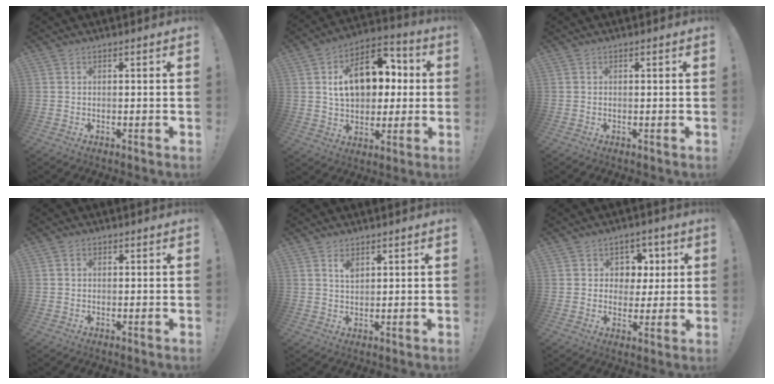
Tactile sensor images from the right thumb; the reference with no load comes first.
{"total": 17.7, "force": [4.1, 12.5, 11.9], "torque": [-0.175, -0.003, 0.077]}
{"total": 0.0}
{"total": 1.2, "force": [0.1, 1.1, 0.4], "torque": [-0.010, 0.004, 0.002]}
{"total": 3.1, "force": [1.8, 1.5, 2.0], "torque": [-0.022, -0.011, 0.027]}
{"total": 7.1, "force": [1.7, 6.8, 0.8], "torque": [0.004, -0.015, 0.034]}